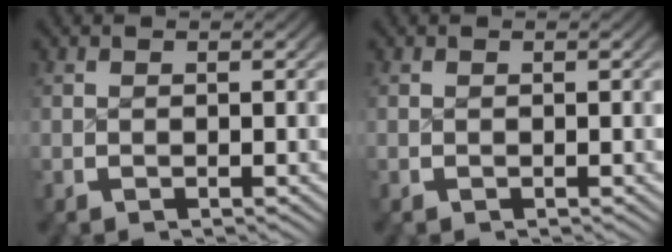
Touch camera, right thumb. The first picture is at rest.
{"total": 0.0}